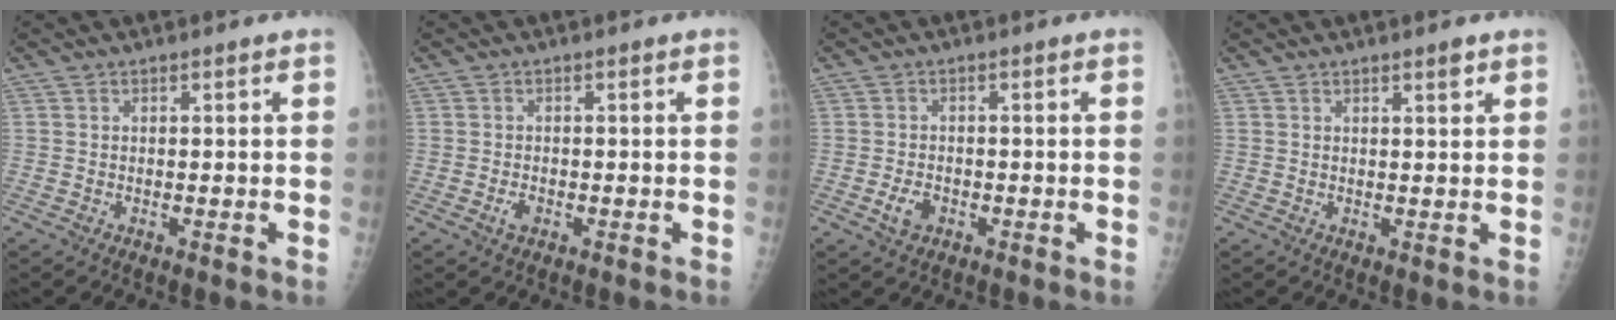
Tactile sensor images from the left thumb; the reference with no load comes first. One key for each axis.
{"total": 1.6, "fx": -0.7, "fy": 1.0, "fz": 1.1, "tx": -0.022, "ty": 0.001, "tz": -0.012}
{"total": 3.0, "fx": -1.2, "fy": 2.1, "fz": 1.9, "tx": -0.033, "ty": 0.004, "tz": -0.019}
{"total": 1.8, "fx": 1.2, "fy": 0.3, "fz": 1.3, "tx": -0.017, "ty": -0.007, "tz": 0.019}